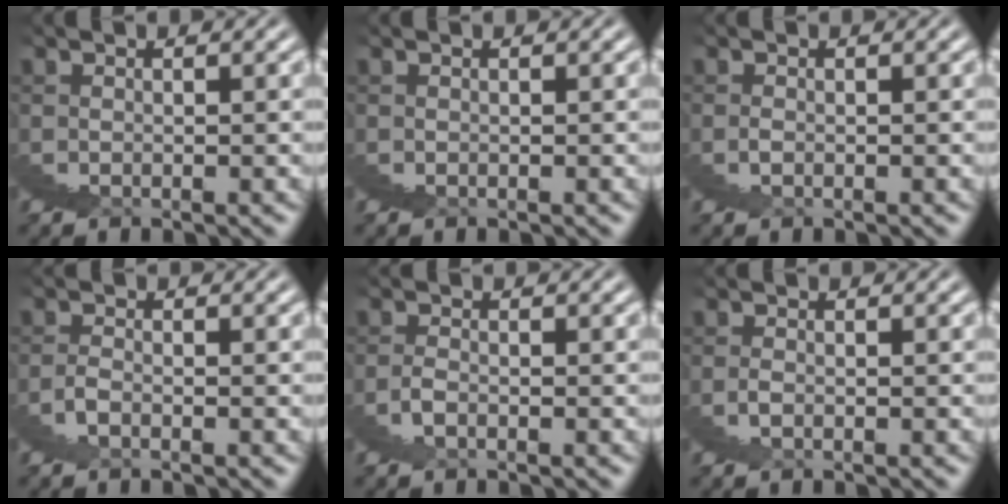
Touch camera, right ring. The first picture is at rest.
{"total": 0.0}
{"total": 0.8, "force": [-0.5, -0.2, -0.5], "torque": [0.012, 0.004, -0.013]}
{"total": 2.1, "force": [-1.6, 0.2, -1.3], "torque": [0.020, 0.014, -0.039]}
{"total": 1.9, "force": [-1.4, -0.1, -1.3], "torque": [0.019, 0.012, -0.033]}
{"total": 1.2, "force": [-0.8, -0.5, -0.8], "torque": [0.016, 0.007, -0.018]}